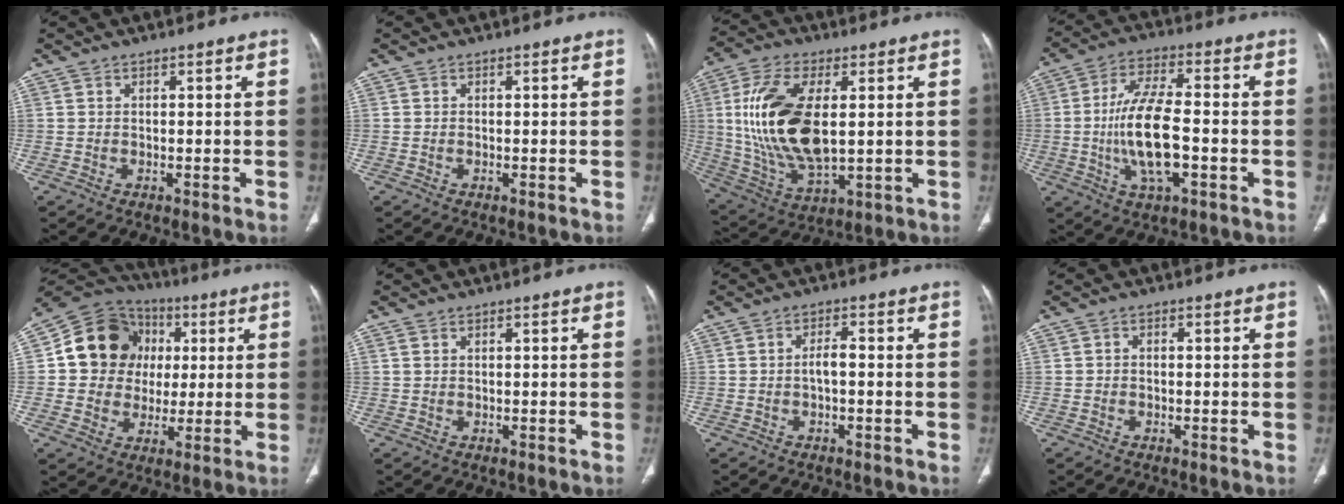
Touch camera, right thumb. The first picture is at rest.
{"total": 0.0}
{"total": 19.7, "force": [2.4, 9.7, 17.0], "torque": [-0.348, -0.013, 0.052]}
{"total": 13.8, "force": [-2.3, 5.4, 12.5], "torque": [-0.243, 0.013, -0.043]}
{"total": 15.5, "force": [2.6, 13.8, 6.6], "torque": [-0.077, 0.016, 0.044]}
{"total": 0.7, "force": [0.4, 0.4, 0.4], "torque": [-0.012, 0.009, 0.011]}
{"total": 2.2, "force": [-0.4, 0.8, 2.0], "torque": [-0.036, 0.011, -0.007]}
{"total": 0.6, "force": [-0.2, 0.5, 0.4], "torque": [-0.004, 0.001, -0.007]}